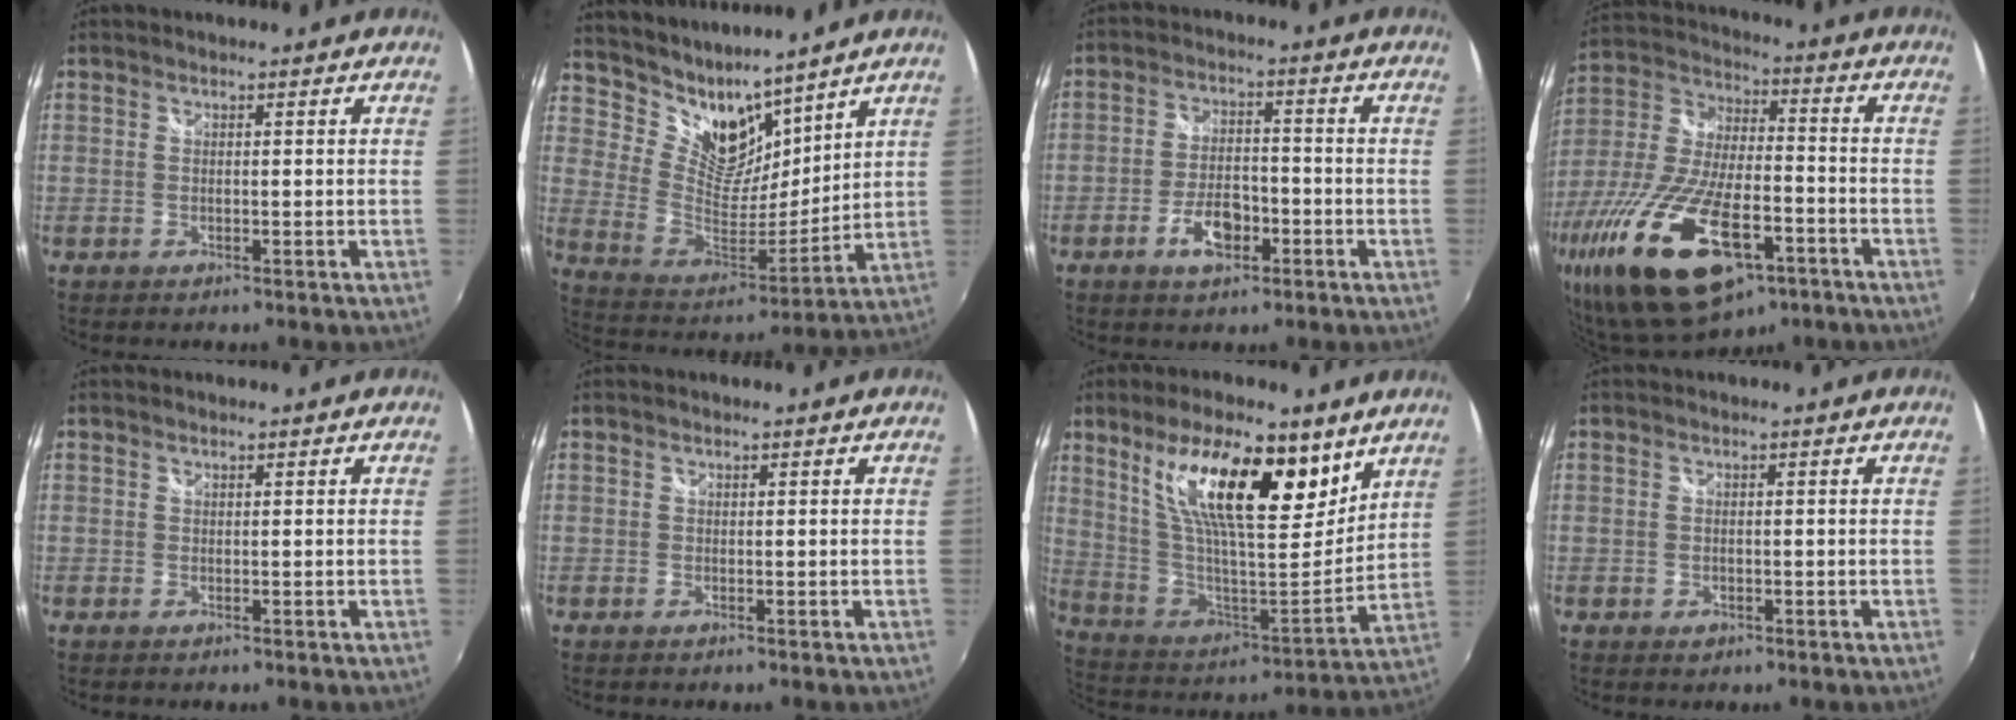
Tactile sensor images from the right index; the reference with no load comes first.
{"total": 13.0, "force": [10.8, 5.9, 4.3], "torque": [-0.090, -0.010, 0.210]}
{"total": 7.0, "force": [-3.5, 3.5, 5.0], "torque": [-0.102, 0.002, -0.057]}
{"total": 29.8, "force": [-14.8, 12.6, 22.5], "torque": [-0.473, -0.059, -0.248]}
{"total": 0.0}
{"total": 0.0}
{"total": 22.3, "force": [12.3, 7.5, 17.0], "torque": [-0.301, 0.015, 0.222]}
{"total": 1.2, "force": [-0.4, 1.0, 0.5], "torque": [-0.010, -0.002, -0.006]}